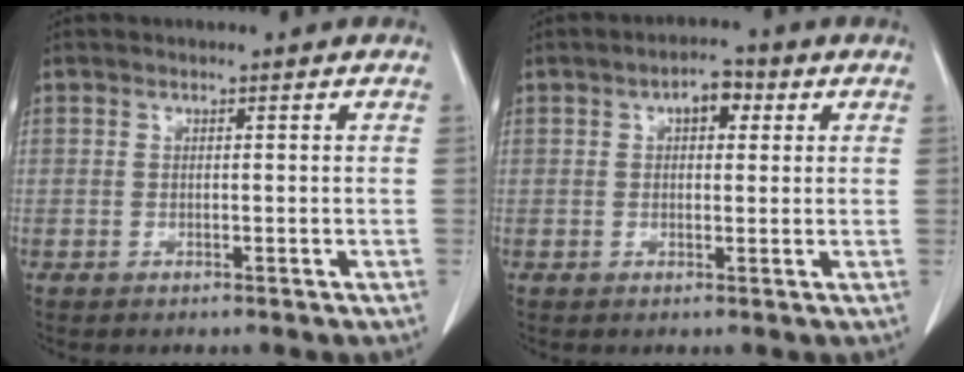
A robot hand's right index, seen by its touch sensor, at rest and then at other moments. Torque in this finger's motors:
{"motor_torque": [0.39, 0.39, 0.04, 0.04]}